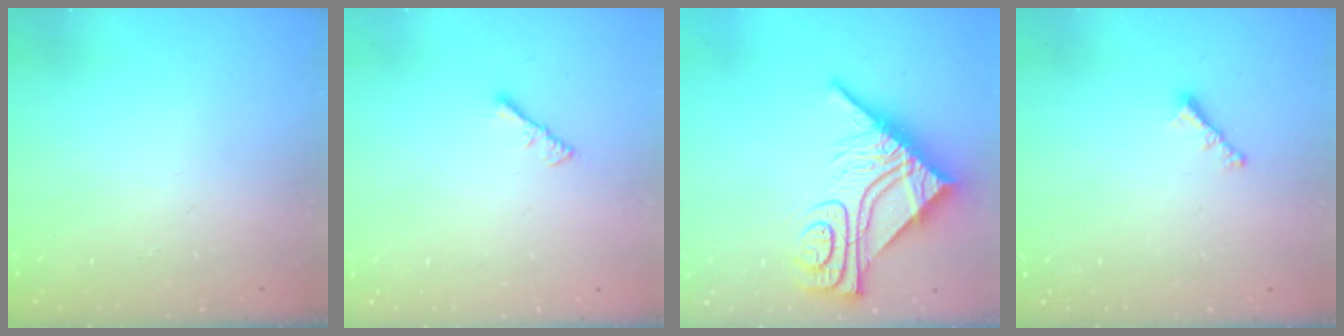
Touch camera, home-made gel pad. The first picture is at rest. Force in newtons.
{"total": 1.1, "press": 1.1, "slide": 0.4}
{"total": 16.0, "press": 16.0, "slide": 1.6}
{"total": 2.2, "press": 2.2, "slide": 0.5}